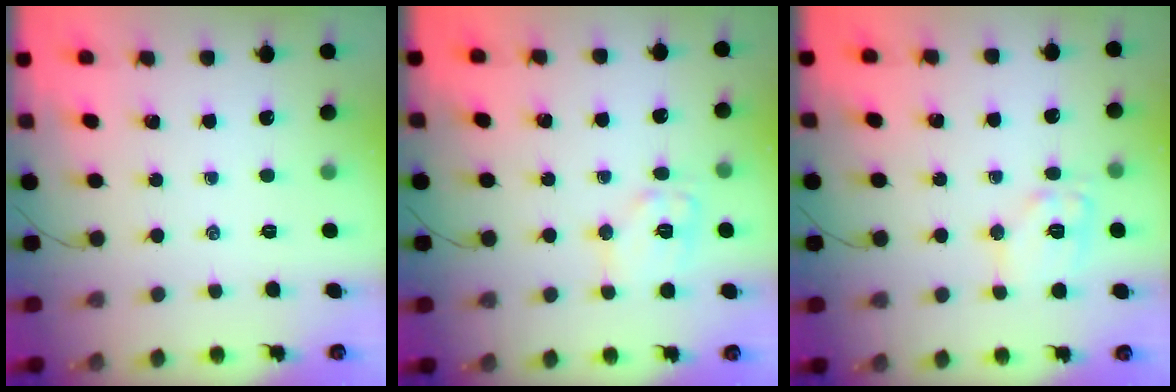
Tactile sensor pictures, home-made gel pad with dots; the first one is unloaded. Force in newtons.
{"total": 9.8, "press": 9.8, "slide": 0.4}
{"total": 10.4, "press": 10.4, "slide": 0.4}